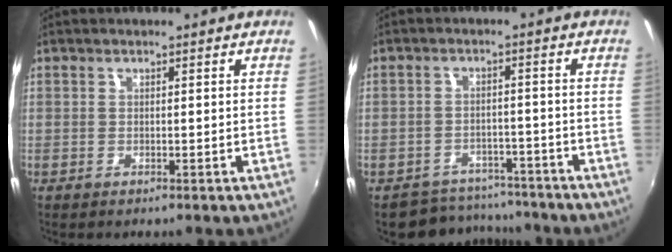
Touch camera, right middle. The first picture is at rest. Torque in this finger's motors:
{"motor_torque": [0.11, -0.50, -0.48, -0.16]}